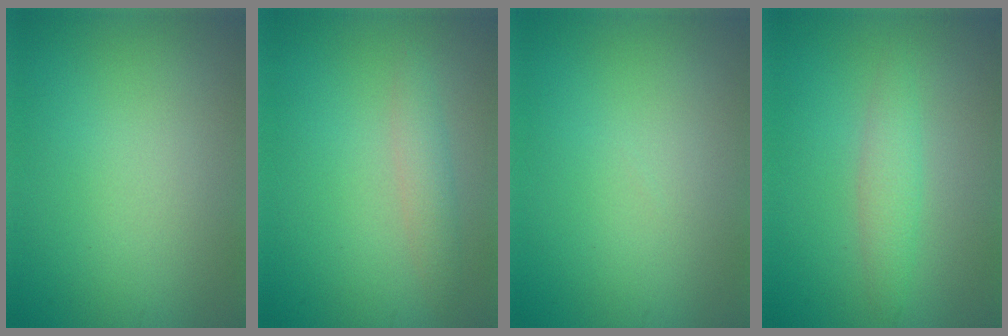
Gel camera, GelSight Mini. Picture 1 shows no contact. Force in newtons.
{"total": 1.7, "press": 1.7, "slide": 0.1}
{"total": 0.0}
{"total": 2.0, "press": 2.0, "slide": 0.1}